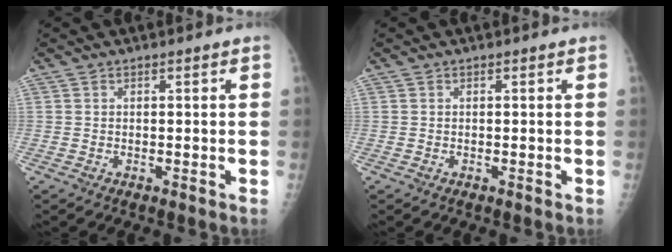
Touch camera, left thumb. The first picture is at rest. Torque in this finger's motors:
{"motor_torque": [0.00, 0.00, 0.00, 0.00, 0.00]}